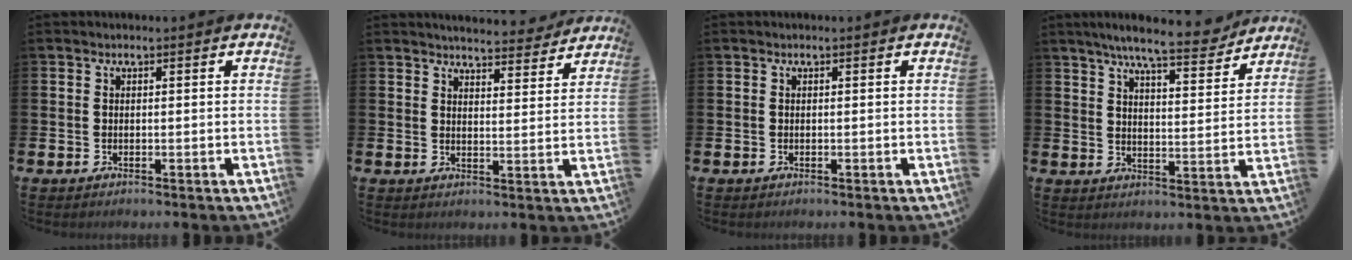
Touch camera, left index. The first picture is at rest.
{"total": 5.0, "force": [5.0, 0.4, 0.4], "torque": [-0.008, -0.036, 0.087]}
{"total": 0.0}
{"total": 8.3, "force": [7.6, 0.7, 3.3], "torque": [-0.064, -0.044, 0.130]}